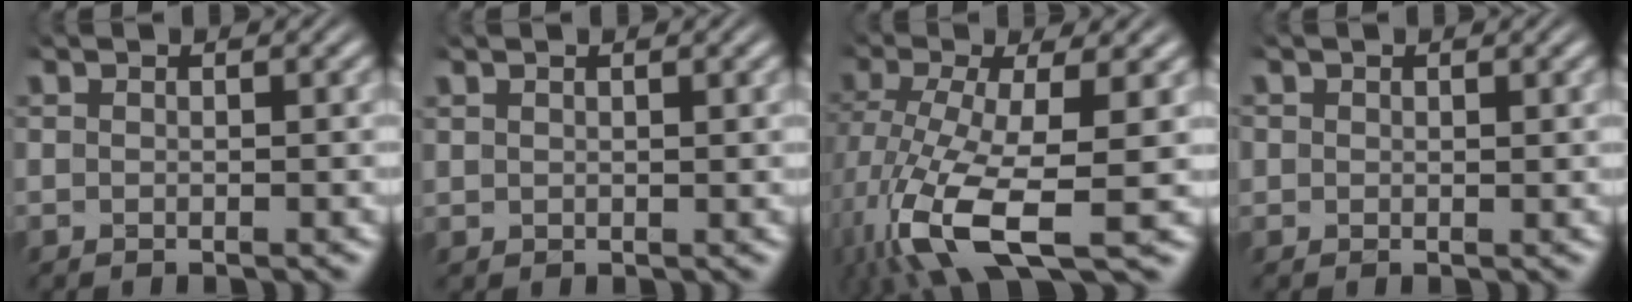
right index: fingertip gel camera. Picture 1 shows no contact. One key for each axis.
{"total": 1.2, "fx": 1.1, "fy": -0.5, "fz": -0.1, "tx": 0.009, "ty": -0.002, "tz": 0.024}
{"total": 7.7, "fx": -2.7, "fy": 3.1, "fz": 6.5, "tx": -0.151, "ty": -0.064, "tz": -0.007}
{"total": 0.8, "fx": 0.7, "fy": 0.4, "fz": 0.0, "tx": -0.005, "ty": -0.010, "tz": 0.017}